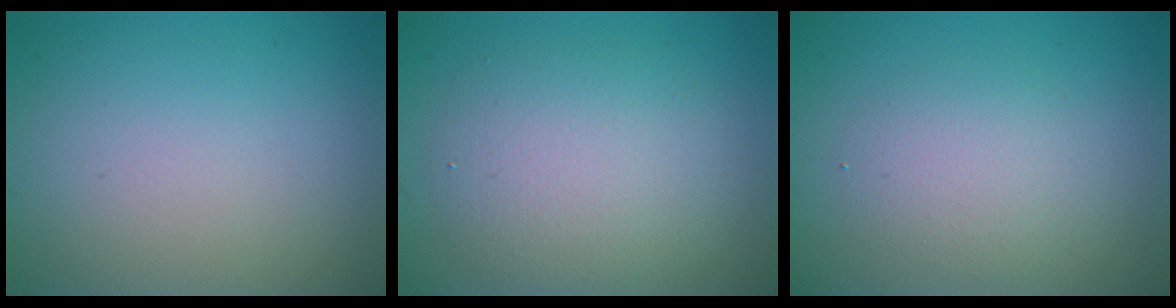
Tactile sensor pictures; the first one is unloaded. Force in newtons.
{"total": 5.1, "press": 5.1, "slide": 0.5}
{"total": 2.9, "press": 2.9, "slide": 0.3}